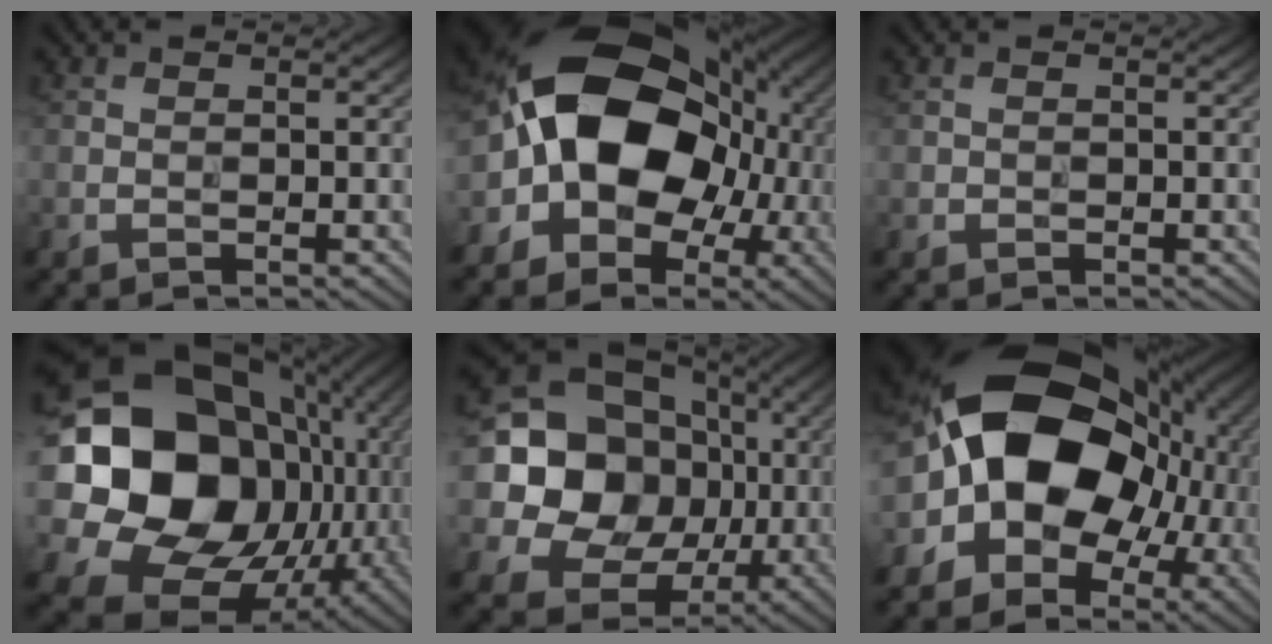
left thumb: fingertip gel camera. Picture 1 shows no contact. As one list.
[{"total": 17.8, "force": [-0.2, 13.2, 11.9], "torque": [-0.207, -0.007, -0.002]}, {"total": 0.0}, {"total": 22.2, "force": [1.6, 17.9, 13.0], "torque": [-0.333, -0.038, 0.055]}, {"total": 18.7, "force": [1.1, 16.4, 8.9], "torque": [-0.217, -0.003, 0.013]}, {"total": 19.7, "force": [0.4, 14.7, 13.0], "torque": [-0.235, -0.009, 0.013]}]